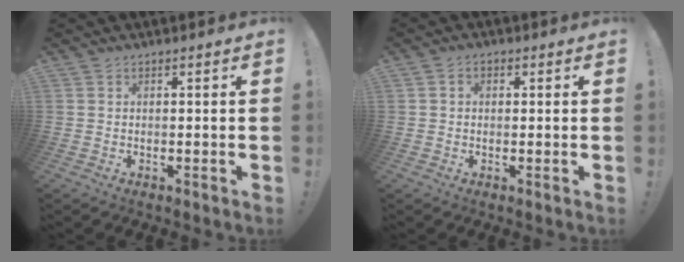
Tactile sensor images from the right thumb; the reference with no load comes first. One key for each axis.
{"total": 1.9, "fx": 0.0, "fy": 1.5, "fz": 1.1, "tx": -0.014, "ty": 0.003, "tz": -0.002}